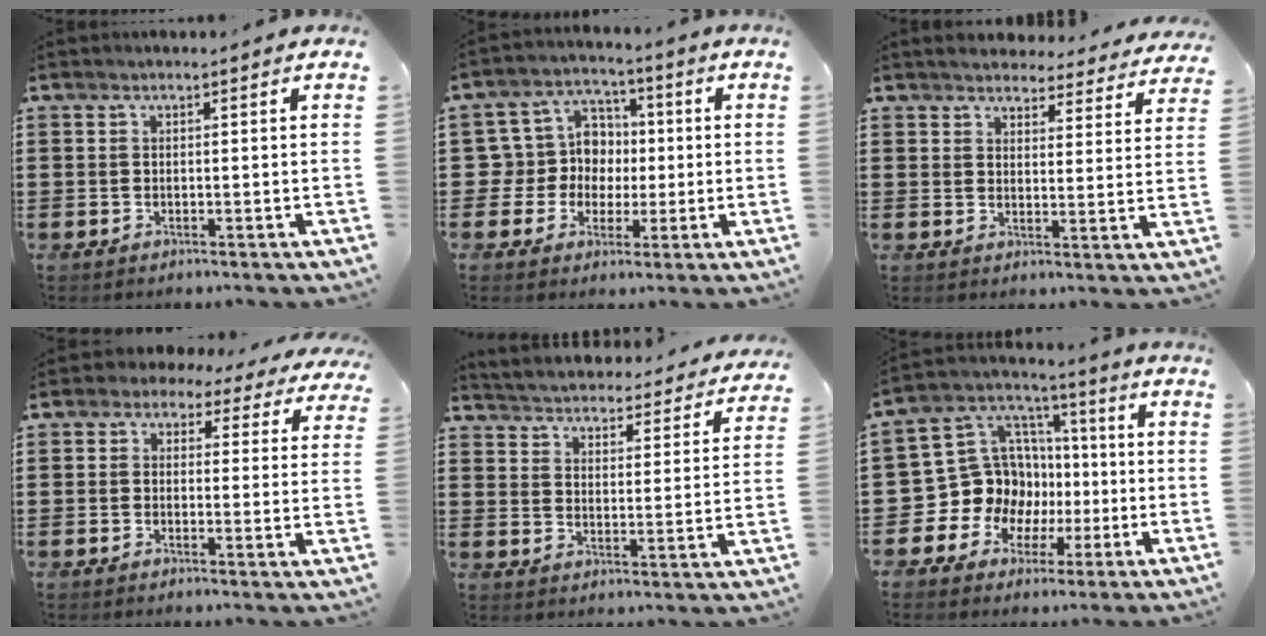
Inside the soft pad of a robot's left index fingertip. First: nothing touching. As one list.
[{"total": 8.0, "force": [0.2, 7.8, 1.9], "torque": [-0.086, 0.002, 0.004]}, {"total": 3.7, "force": [3.7, 0.1, 0.3], "torque": [-0.015, -0.026, 0.061]}, {"total": 2.5, "force": [1.7, 1.7, 0.8], "torque": [-0.028, -0.002, 0.028]}, {"total": 3.7, "force": [3.7, -0.3, -0.2], "torque": [-0.021, -0.035, 0.056]}, {"total": 12.7, "force": [-1.0, 12.0, 4.0], "torque": [-0.121, -0.017, -0.006]}]